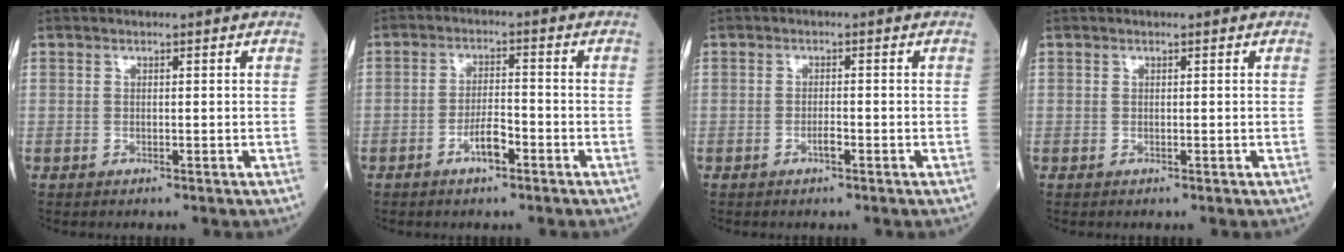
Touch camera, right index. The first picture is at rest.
{"total": 4.1, "force": [-2.2, 1.1, 3.3], "torque": [-0.062, 0.004, -0.043]}
{"total": 1.5, "force": [-0.7, 0.2, 1.2], "torque": [-0.023, 0.001, -0.014]}
{"total": 0.0}